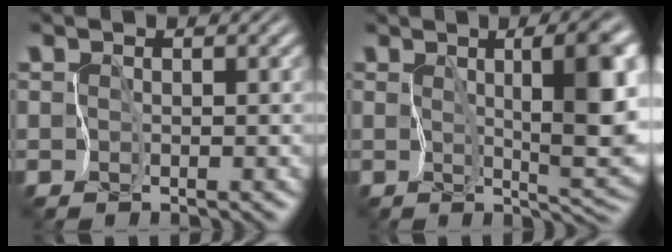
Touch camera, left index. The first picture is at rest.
{"total": 9.6, "force": [2.2, 2.8, 9.0], "torque": [-0.118, 0.002, 0.031]}